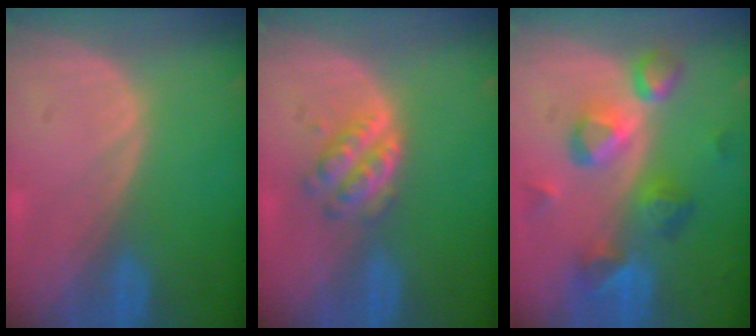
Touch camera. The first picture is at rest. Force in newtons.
{"total": 5.0, "press": 4.4, "slide": 2.4}
{"total": 9.4, "press": 8.1, "slide": 4.6}